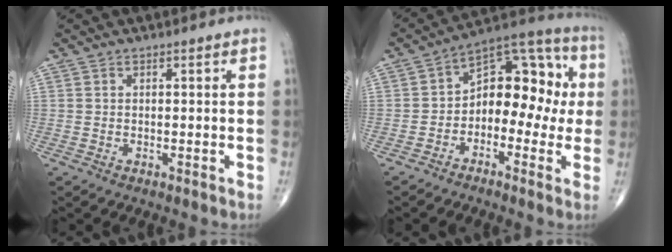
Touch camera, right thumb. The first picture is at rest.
{"total": 13.8, "force": [-0.9, 8.8, 10.6], "torque": [-0.101, 0.050, -0.032]}